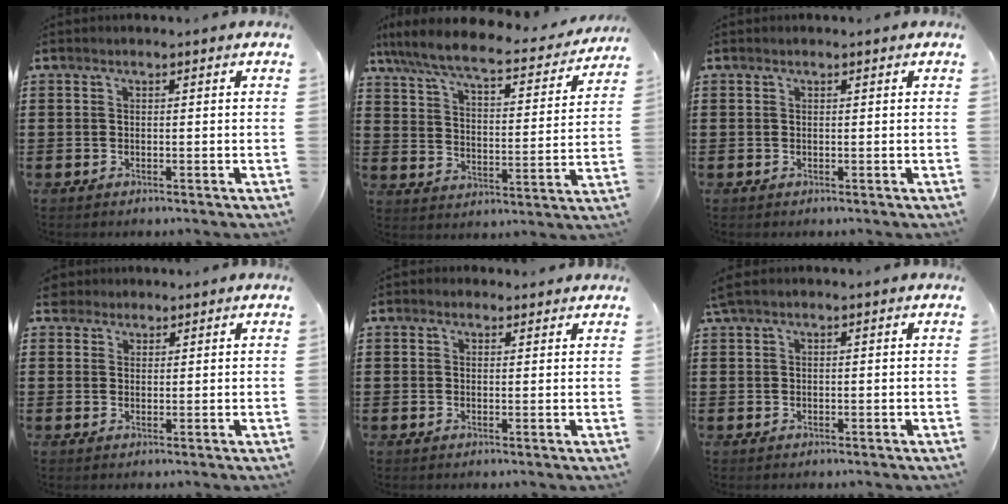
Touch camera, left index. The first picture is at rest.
{"total": 7.7, "force": [6.7, 0.6, 3.6], "torque": [-0.100, -0.040, 0.113]}
{"total": 0.0}
{"total": 2.4, "force": [2.0, 1.4, 0.2], "torque": [-0.013, 0.009, 0.038]}
{"total": 1.3, "force": [1.1, 0.7, 0.2], "torque": [-0.007, 0.006, 0.021]}
{"total": 0.8, "force": [0.3, 0.1, 0.7], "torque": [-0.015, 0.000, 0.007]}